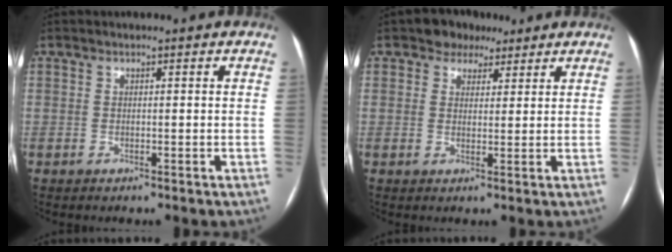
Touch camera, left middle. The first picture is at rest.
{"total": 4.5, "force": [2.8, 3.3, 1.2], "torque": [-0.021, 0.018, 0.044]}